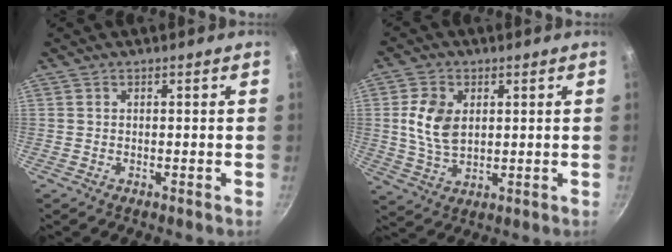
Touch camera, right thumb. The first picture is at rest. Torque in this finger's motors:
{"motor_torque": [-0.62, 1.02, 1.05, -0.07, 0.13]}